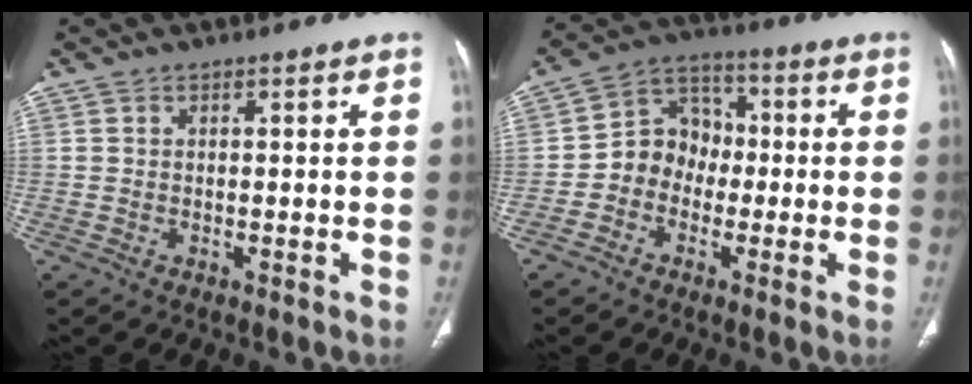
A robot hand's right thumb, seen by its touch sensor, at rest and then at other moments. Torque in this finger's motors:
{"motor_torque": [0.71, 0.98, 0.52, -0.40, 0.02]}